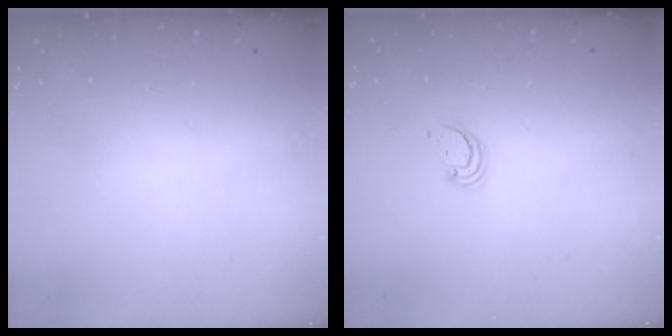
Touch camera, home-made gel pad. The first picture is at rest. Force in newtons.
{"total": 2.4, "press": 2.4, "slide": 0.2}